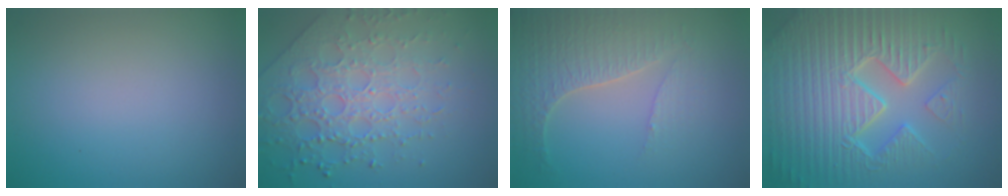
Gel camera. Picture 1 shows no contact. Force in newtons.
{"total": 6.0, "press": 5.2, "slide": 3.1}
{"total": 3.9, "press": 3.8, "slide": 0.7}
{"total": 9.6, "press": 6.8, "slide": 6.8}